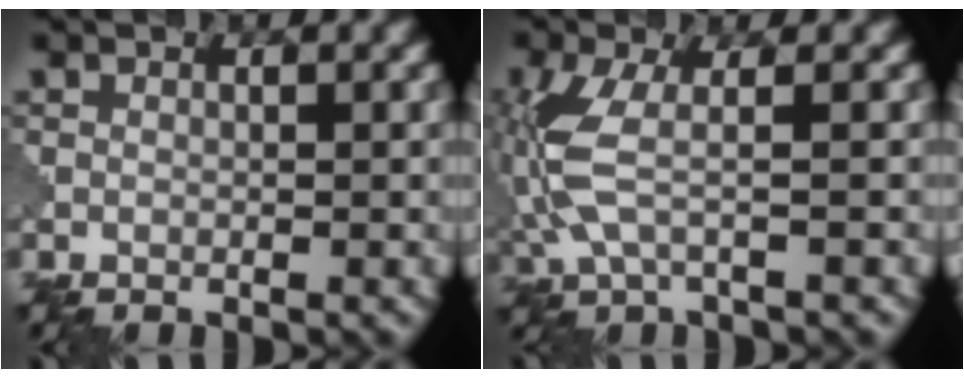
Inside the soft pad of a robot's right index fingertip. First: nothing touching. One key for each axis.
{"total": 4.9, "fx": -0.4, "fy": 1.6, "fz": 4.6, "tx": -0.129, "ty": -0.003, "tz": -0.013}